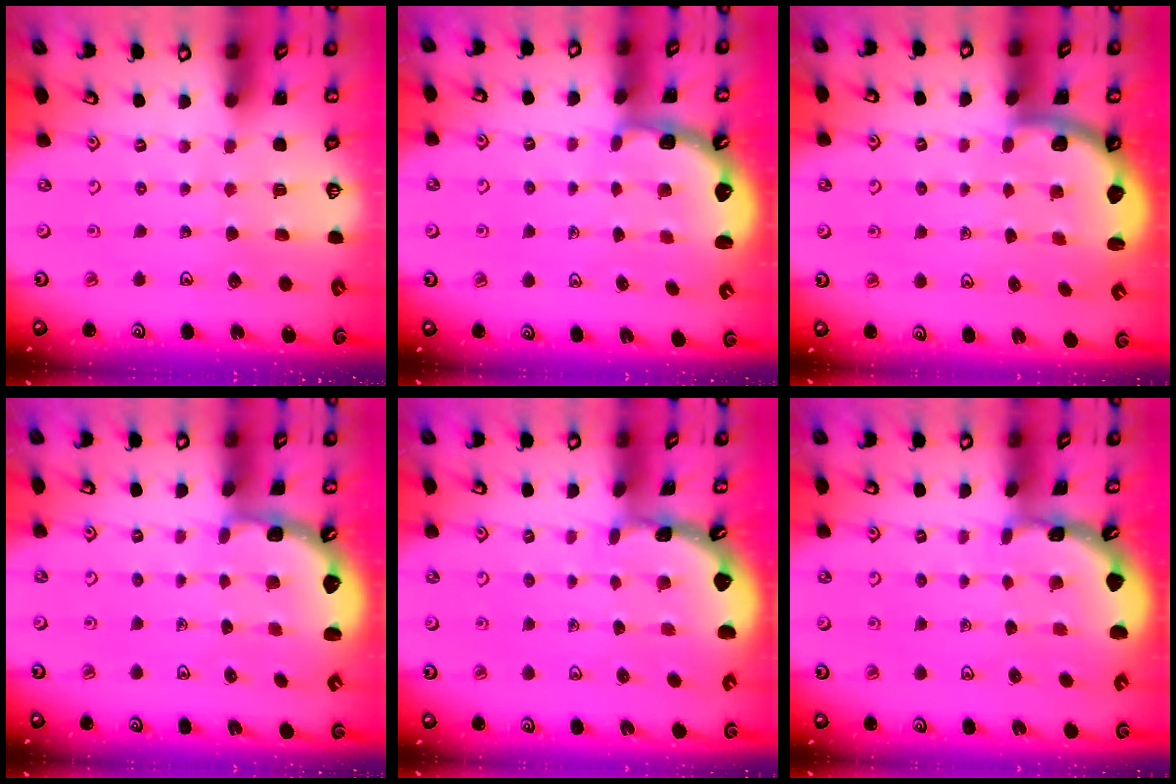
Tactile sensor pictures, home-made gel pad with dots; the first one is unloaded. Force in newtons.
{"total": 2.6, "press": 2.2, "slide": 1.4}
{"total": 2.5, "press": 2.2, "slide": 1.1}
{"total": 2.2, "press": 1.8, "slide": 1.3}
{"total": 1.7, "press": 1.7, "slide": 0.1}
{"total": 1.8, "press": 1.8, "slide": 0.1}